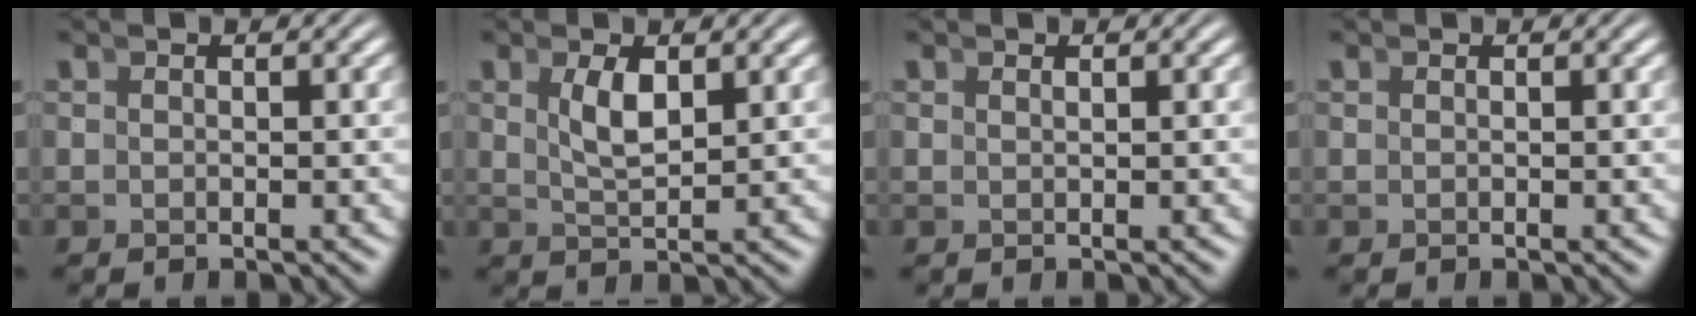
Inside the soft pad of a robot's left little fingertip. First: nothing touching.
{"total": 2.0, "force": [0.6, 0.1, 1.9], "torque": [-0.032, -0.003, 0.017]}
{"total": 0.6, "force": [0.4, -0.4, 0.0], "torque": [0.008, 0.004, 0.008]}
{"total": 0.0}